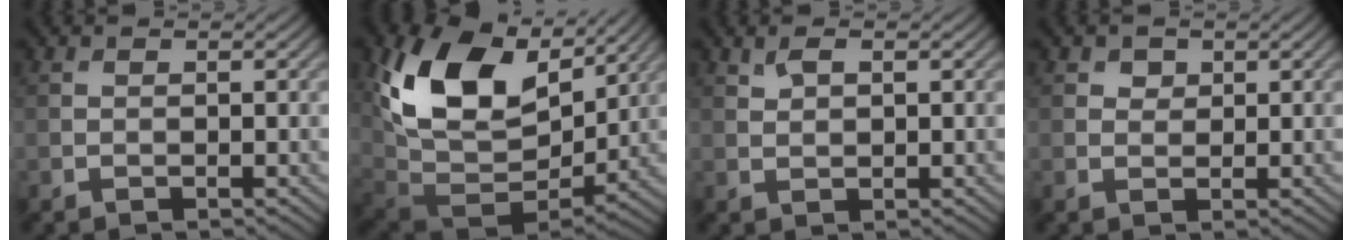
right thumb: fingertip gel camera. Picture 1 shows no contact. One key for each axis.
{"total": 18.2, "fx": 6.6, "fy": 11.8, "fz": 12.2, "tx": -0.259, "ty": 0.001, "tz": 0.144}
{"total": 2.0, "fx": 1.0, "fy": 0.9, "fz": 1.4, "tx": -0.031, "ty": 0.001, "tz": 0.022}
{"total": 1.4, "fx": 0.7, "fy": 1.1, "fz": 0.4, "tx": -0.006, "ty": -0.001, "tz": 0.010}